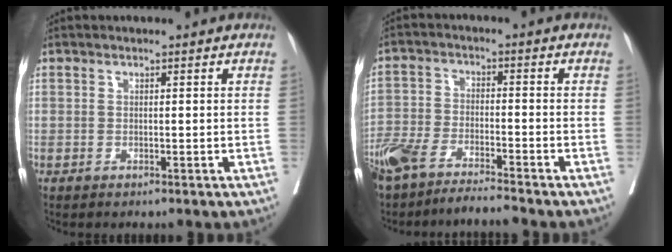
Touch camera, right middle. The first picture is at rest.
{"total": 8.4, "force": [-7.4, 0.7, 4.0], "torque": [-0.075, -0.010, -0.136]}